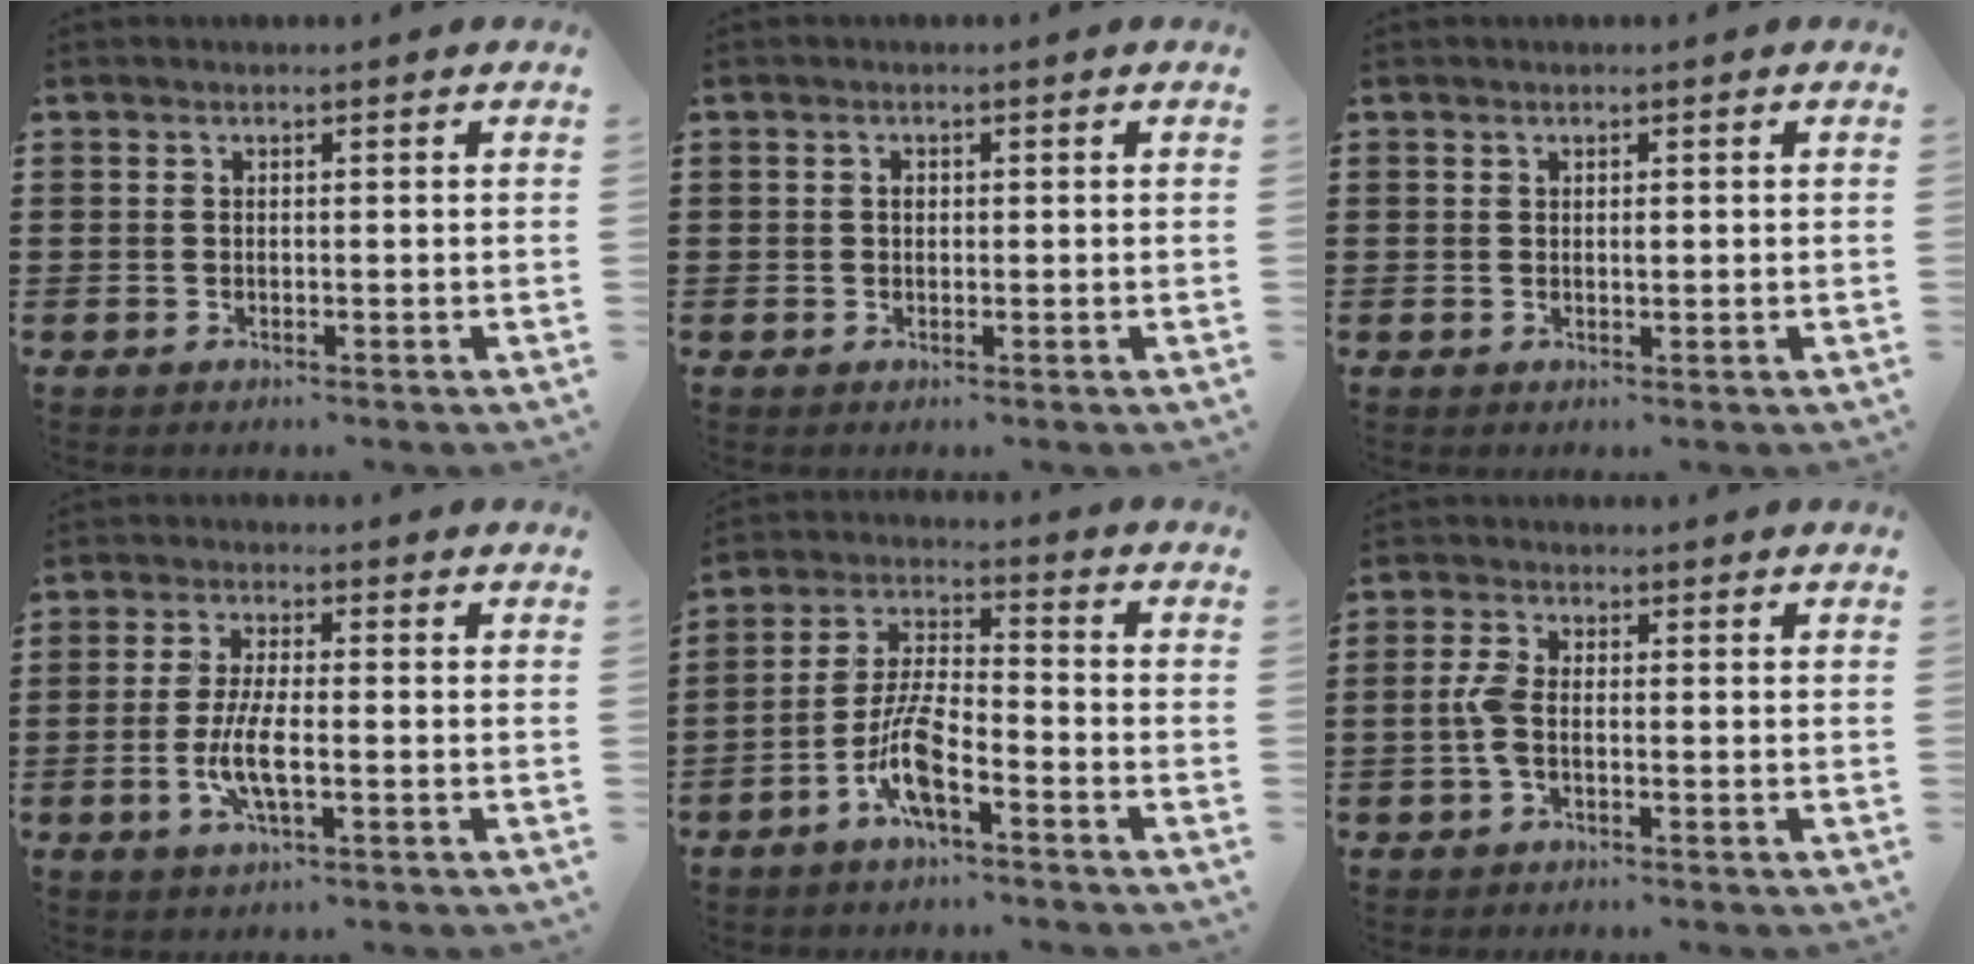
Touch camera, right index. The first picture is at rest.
{"total": 0.8, "force": [0.1, 0.7, 0.5], "torque": [-0.012, 0.003, 0.002]}
{"total": 0.7, "force": [0.3, 0.3, 0.6], "torque": [-0.012, 0.000, 0.005]}
{"total": 6.0, "force": [-1.6, 1.6, 5.5], "torque": [-0.121, -0.007, -0.036]}
{"total": 8.4, "force": [-4.6, 2.1, 6.7], "torque": [-0.156, -0.005, -0.093]}
{"total": 3.5, "force": [-0.8, 1.4, 3.1], "torque": [-0.079, -0.004, -0.021]}